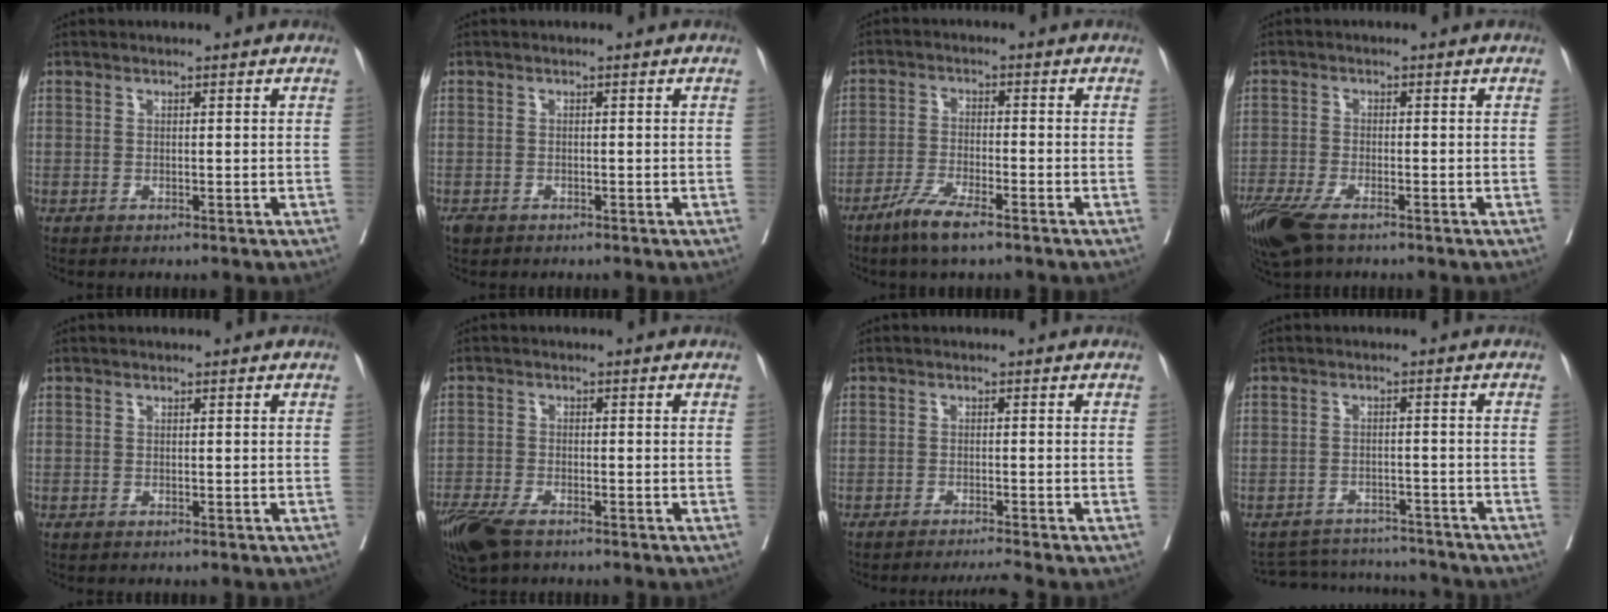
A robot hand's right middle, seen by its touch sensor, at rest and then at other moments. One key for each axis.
{"total": 1.3, "fx": -1.0, "fy": 0.7, "fz": 0.5, "tx": -0.015, "ty": -0.001, "tz": -0.015}
{"total": 5.7, "fx": -4.0, "fy": 0.6, "fz": 4.1, "tx": -0.084, "ty": -0.010, "tz": -0.076}
{"total": 8.5, "fx": -5.9, "fy": 2.7, "fz": 5.5, "tx": -0.107, "ty": -0.020, "tz": -0.108}
{"total": 0.0}
{"total": 7.7, "fx": -5.6, "fy": 2.7, "fz": 4.6, "tx": -0.088, "ty": -0.015, "tz": -0.101}
{"total": 3.5, "fx": -3.0, "fy": -1.4, "fz": 0.9, "tx": -0.011, "ty": -0.007, "tz": -0.050}
{"total": 9.7, "fx": -9.4, "fy": 2.2, "fz": 0.6, "tx": -0.009, "ty": 0.014, "tz": -0.129}